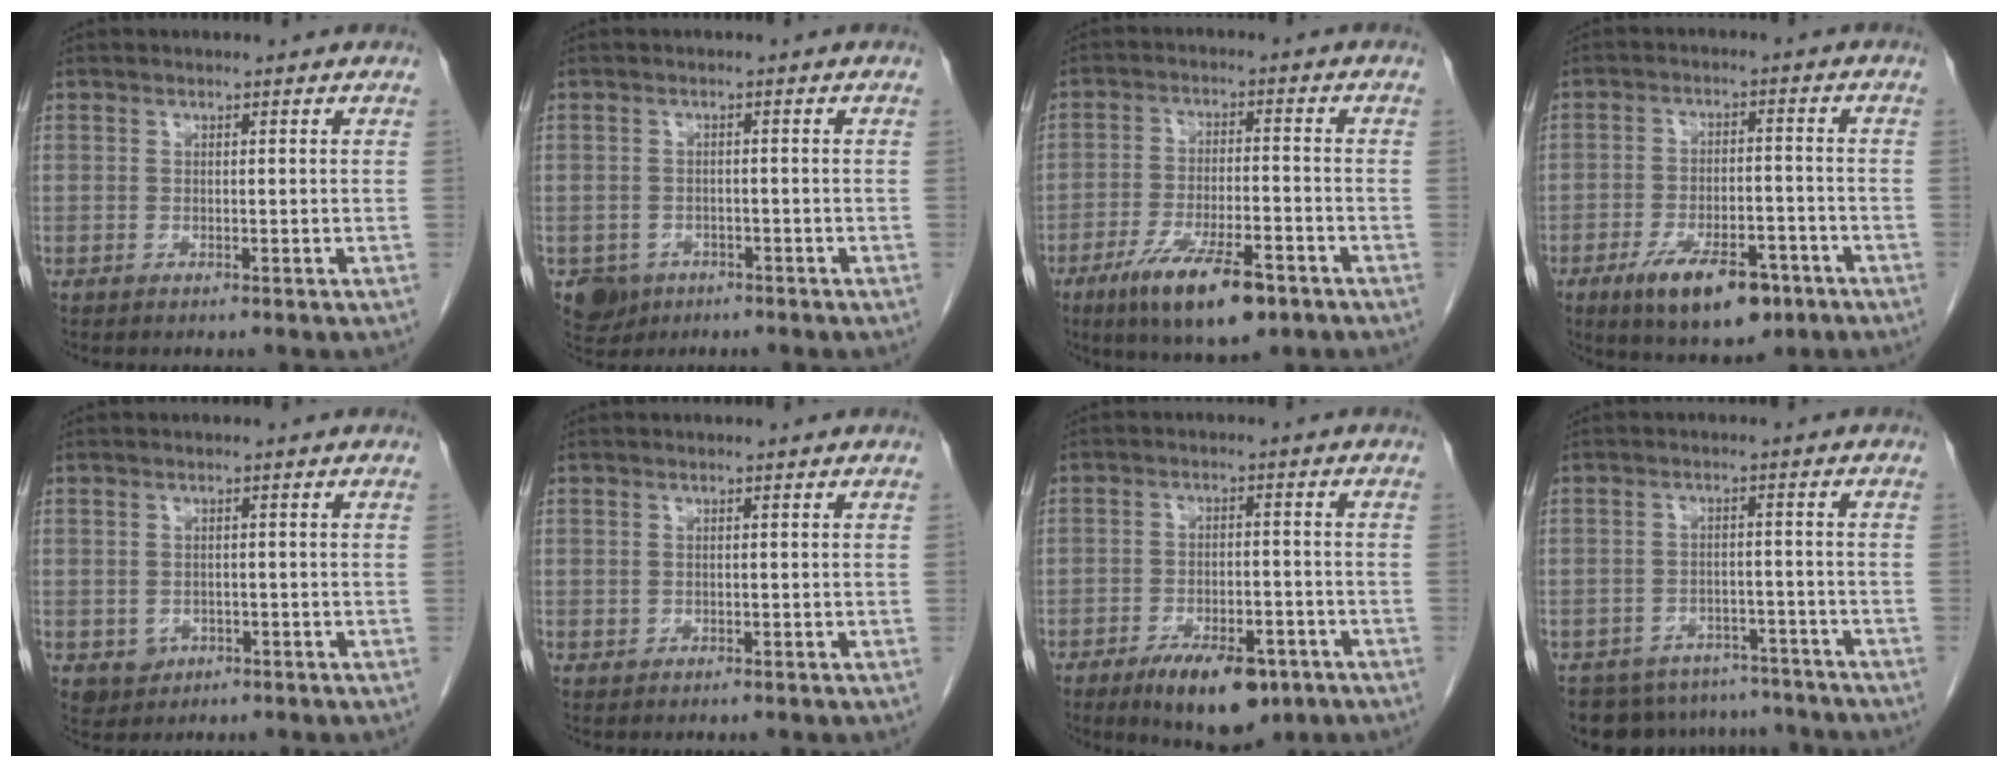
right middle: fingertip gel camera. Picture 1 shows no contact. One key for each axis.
{"total": 4.2, "fx": -2.3, "fy": 3.4, "fz": 0.7, "tx": -0.008, "ty": 0.005, "tz": -0.034}
{"total": 11.5, "fx": -7.0, "fy": 2.8, "fz": 8.7, "tx": -0.154, "ty": -0.018, "tz": -0.113}
{"total": 11.0, "fx": -6.5, "fy": 4.4, "fz": 7.7, "tx": -0.123, "ty": -0.007, "tz": -0.099}
{"total": 3.1, "fx": -1.0, "fy": 2.8, "fz": 0.9, "tx": -0.014, "ty": 0.002, "tz": -0.006}
{"total": 0.5, "fx": 0.0, "fy": 0.5, "fz": 0.1, "tx": -0.001, "ty": 0.002, "tz": 0.001}
{"total": 10.2, "fx": -6.5, "fy": 4.2, "fz": 6.6, "tx": -0.097, "ty": -0.005, "tz": -0.096}
{"total": 12.8, "fx": -11.5, "fy": 5.4, "fz": 2.0, "tx": -0.035, "ty": 0.011, "tz": -0.142}